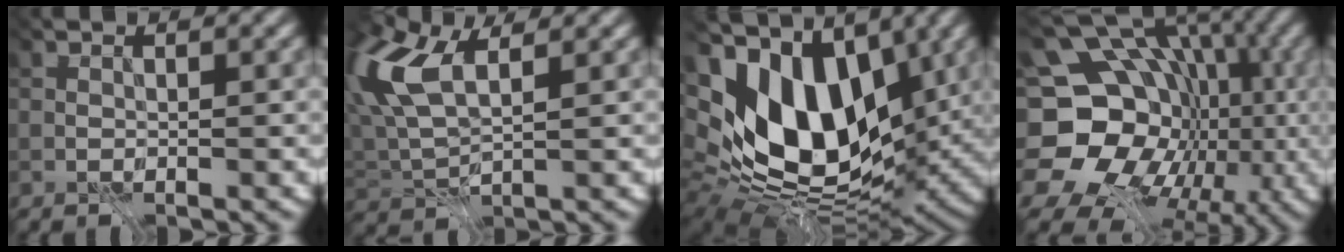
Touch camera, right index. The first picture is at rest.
{"total": 7.1, "force": [2.2, 3.1, 5.9], "torque": [-0.160, 0.006, 0.061]}
{"total": 12.8, "force": [-0.3, 7.6, 10.3], "torque": [-0.191, -0.008, 0.007]}
{"total": 18.1, "force": [-3.0, 16.0, 7.9], "torque": [-0.144, 0.010, -0.048]}